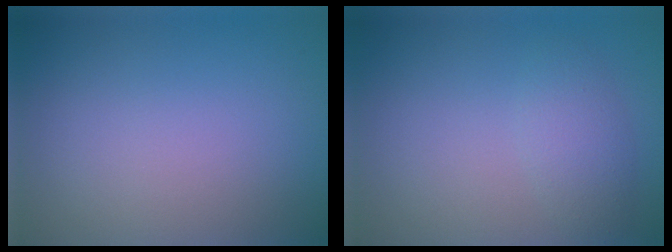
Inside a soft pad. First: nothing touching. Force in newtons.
{"total": 2.2, "press": 2.2, "slide": 0.0}